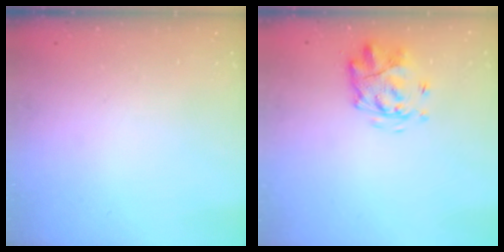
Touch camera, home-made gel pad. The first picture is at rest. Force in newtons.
{"total": 3.8, "press": 3.3, "slide": 1.7}